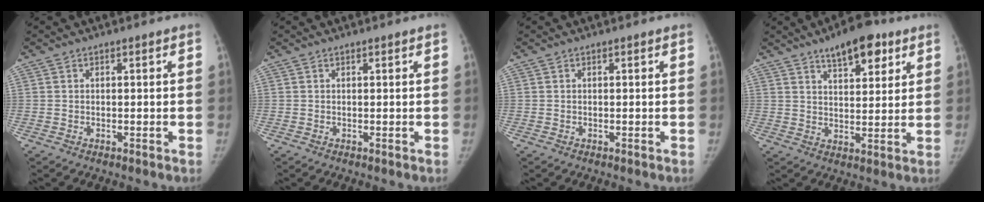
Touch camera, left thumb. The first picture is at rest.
{"total": 0.0}
{"total": 0.0}
{"total": 10.4, "force": [6.4, 4.4, 7.0], "torque": [-0.076, -0.029, 0.095]}